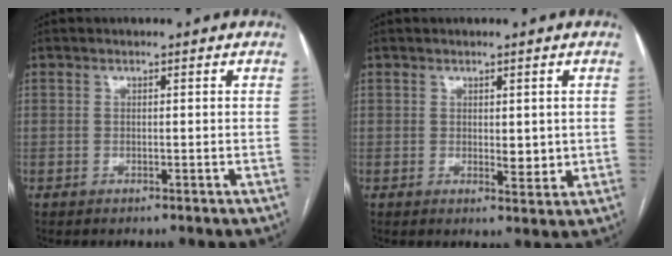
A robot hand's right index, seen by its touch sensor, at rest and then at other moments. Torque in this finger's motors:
{"motor_torque": [-0.02, 0.52, 0.12, 0.06]}